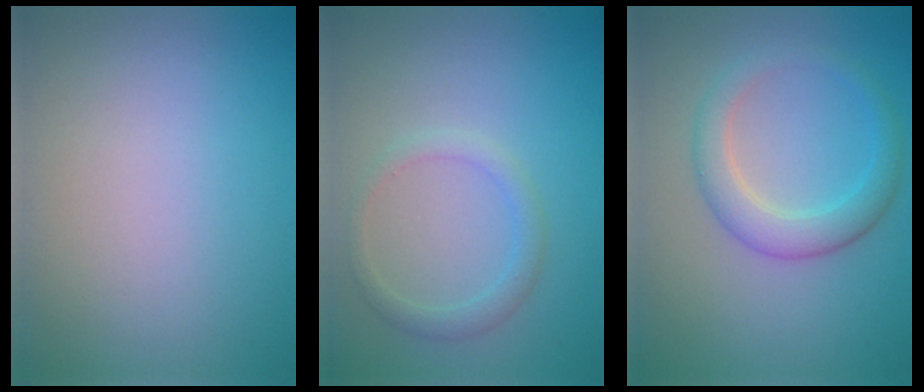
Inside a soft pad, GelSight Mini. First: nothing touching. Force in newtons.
{"total": 1.8, "press": 1.8, "slide": 0.2}
{"total": 3.4, "press": 3.4, "slide": 0.2}